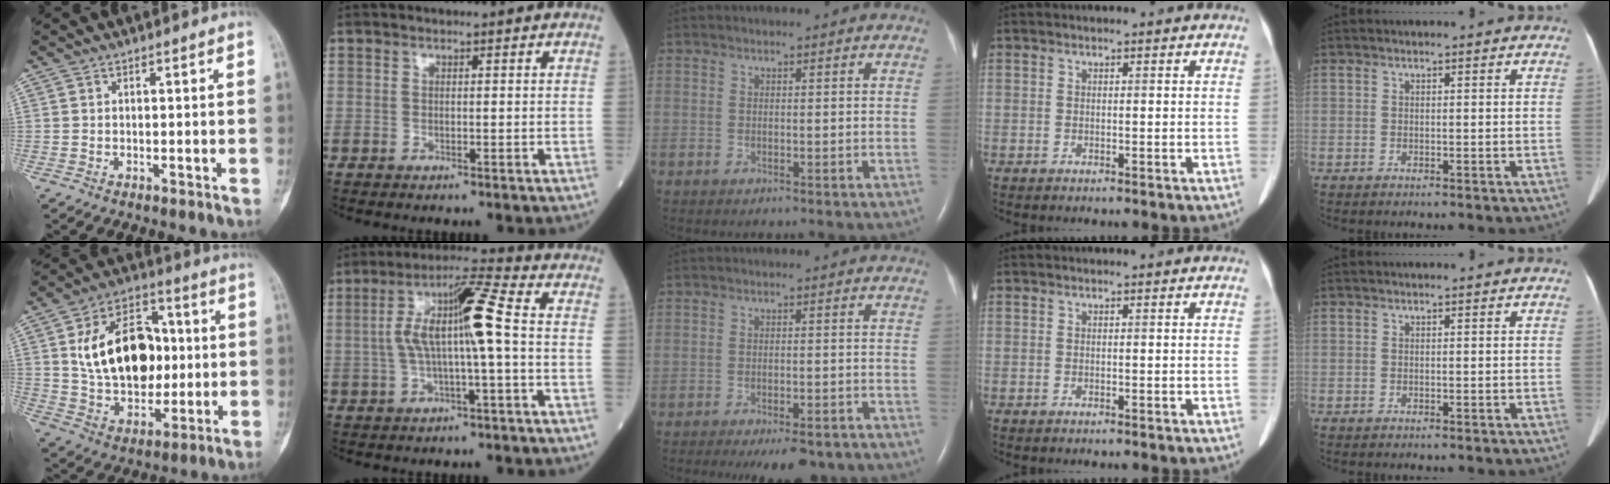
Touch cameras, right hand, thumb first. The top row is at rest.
{"thumb": {"total": 20.5, "force": [2.4, 13.7, 15.1], "torque": [-0.208, 0.011, 0.047]}, "index": {"total": 10.6, "force": [0.0, 0.8, 10.6], "torque": [-0.204, 0.029, -0.004]}, "middle": {"total": 9.1, "force": [-7.3, 2.6, 4.8], "torque": [-0.055, -0.005, -0.095]}}